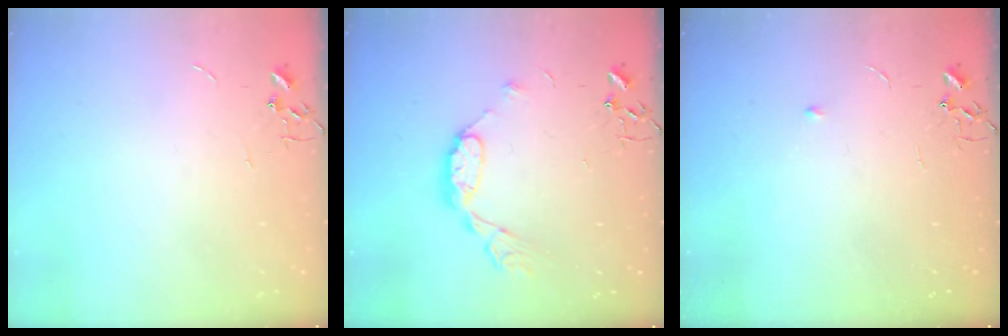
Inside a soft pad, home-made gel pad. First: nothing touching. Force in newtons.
{"total": 9.2, "press": 9.2, "slide": 0.2}
{"total": 3.3, "press": 3.3, "slide": 0.5}